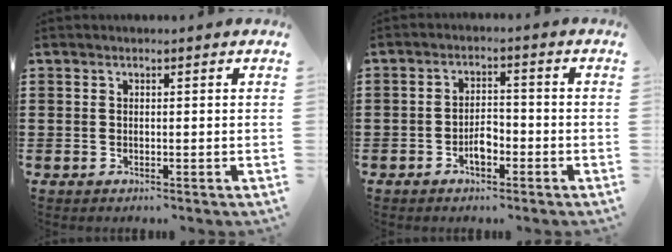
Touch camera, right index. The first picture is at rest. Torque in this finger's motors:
{"motor_torque": [0.80, -0.34, 0.10, 0.08]}